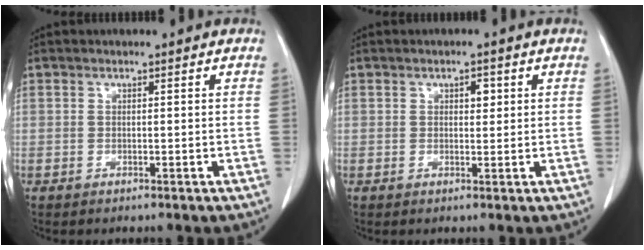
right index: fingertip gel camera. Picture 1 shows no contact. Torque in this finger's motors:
{"motor_torque": [0.01, 0.00, 0.01, 0.01]}